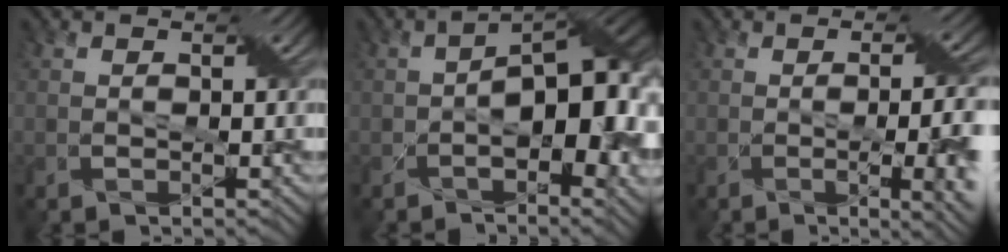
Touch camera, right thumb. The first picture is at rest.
{"total": 14.7, "force": [-1.9, 7.3, 12.6], "torque": [-0.164, -0.022, -0.017]}
{"total": 9.5, "force": [-1.6, 3.4, 8.7], "torque": [-0.094, -0.005, -0.016]}